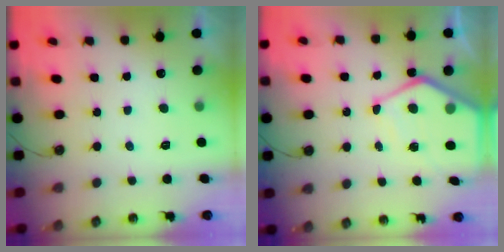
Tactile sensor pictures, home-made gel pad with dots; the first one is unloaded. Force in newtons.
{"total": 9.7, "press": 9.7, "slide": 0.9}